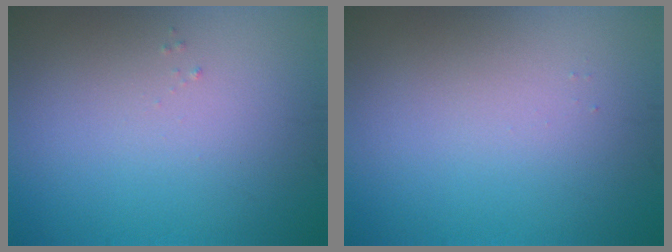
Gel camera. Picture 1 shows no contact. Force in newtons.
{"total": 0.0}